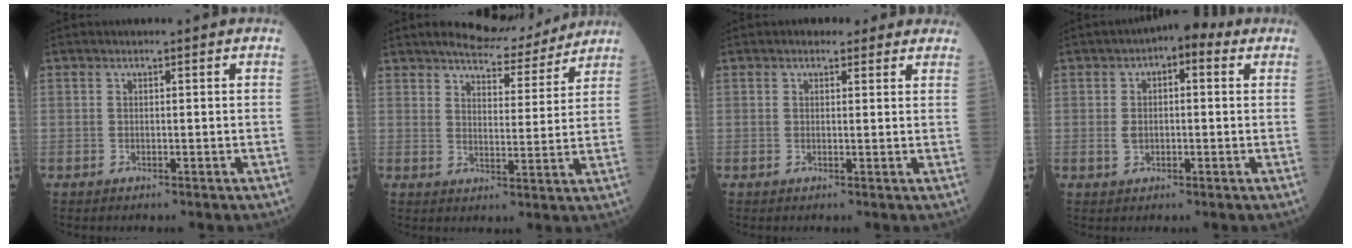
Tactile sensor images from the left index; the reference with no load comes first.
{"total": 9.5, "force": [8.9, 2.2, 2.5], "torque": [-0.036, 0.000, 0.122]}
{"total": 3.4, "force": [2.7, 1.8, 1.1], "torque": [-0.001, 0.011, 0.025]}
{"total": 5.7, "force": [1.6, 3.1, 4.5], "torque": [-0.078, 0.031, 0.020]}